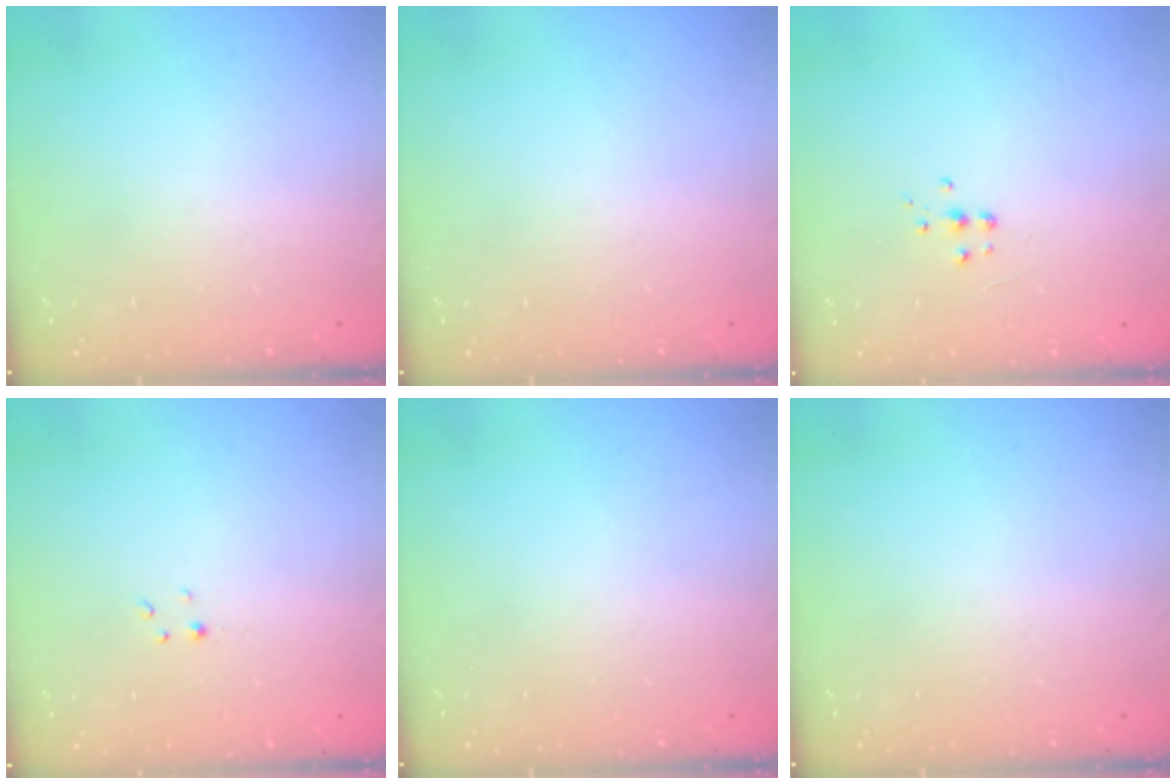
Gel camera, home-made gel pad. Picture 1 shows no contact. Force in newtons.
{"total": 0.0}
{"total": 4.8, "press": 4.7, "slide": 0.4}
{"total": 1.1, "press": 1.1, "slide": 0.2}
{"total": 0.0}
{"total": 0.0}